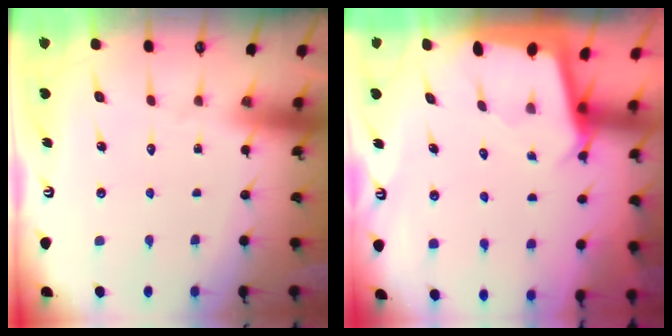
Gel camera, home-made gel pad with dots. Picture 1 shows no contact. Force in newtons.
{"total": 2.4, "press": 2.4, "slide": 0.1}